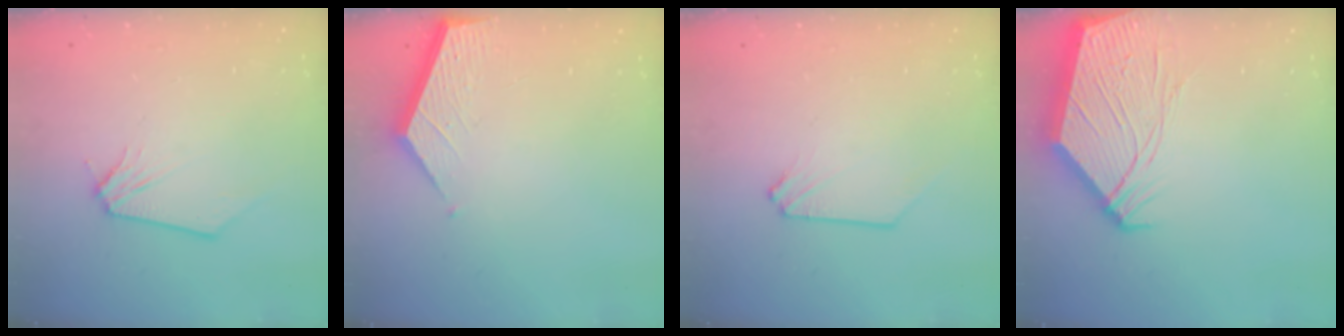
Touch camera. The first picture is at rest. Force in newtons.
{"total": 3.6, "press": 3.6, "slide": 0.4}
{"total": 0.0}
{"total": 15.9, "press": 15.7, "slide": 2.1}